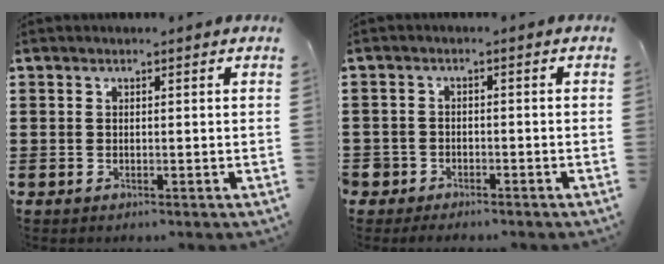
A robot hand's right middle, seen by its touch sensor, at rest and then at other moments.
{"total": 2.2, "force": [-1.9, 0.9, -0.2], "torque": [-0.003, 0.001, -0.046]}